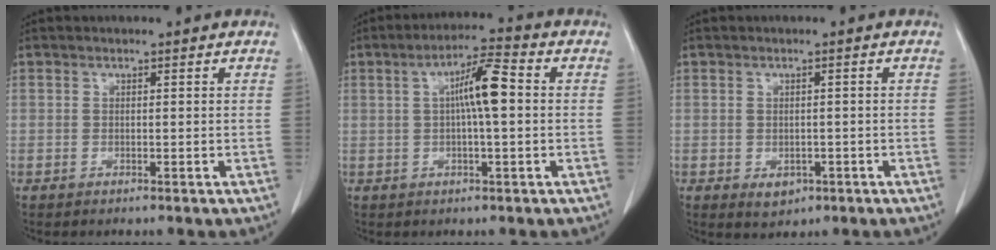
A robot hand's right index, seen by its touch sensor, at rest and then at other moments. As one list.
[{"total": 7.1, "force": [0.8, 0.6, 7.0], "torque": [-0.125, 0.016, 0.009]}, {"total": 2.6, "force": [-1.1, 1.8, 1.5], "torque": [-0.018, -0.001, -0.003]}]